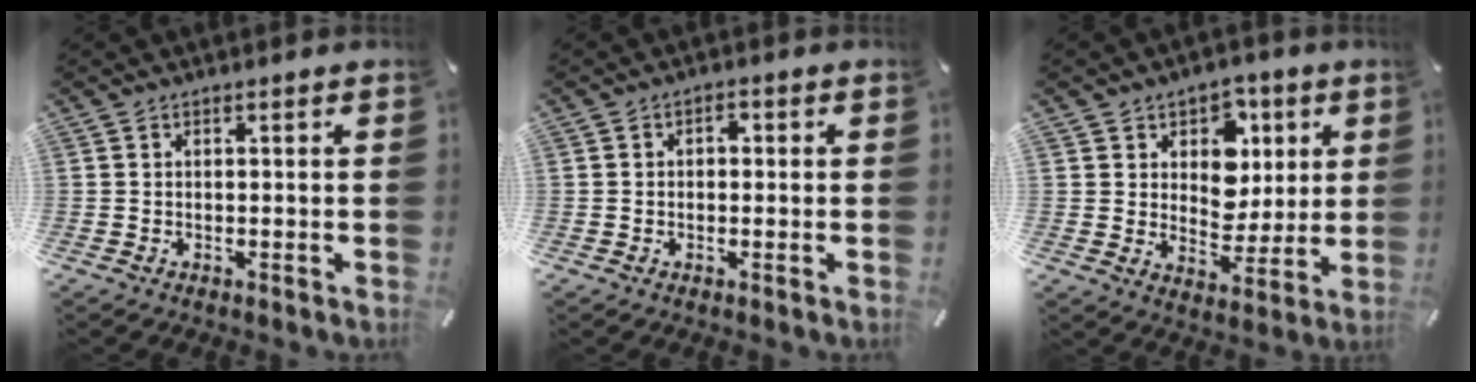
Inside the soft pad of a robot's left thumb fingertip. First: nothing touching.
{"total": 1.9, "force": [-0.3, 1.3, 1.4], "torque": [-0.027, 0.008, -0.008]}
{"total": 10.6, "force": [3.1, 9.2, 4.2], "torque": [-0.051, -0.024, 0.056]}